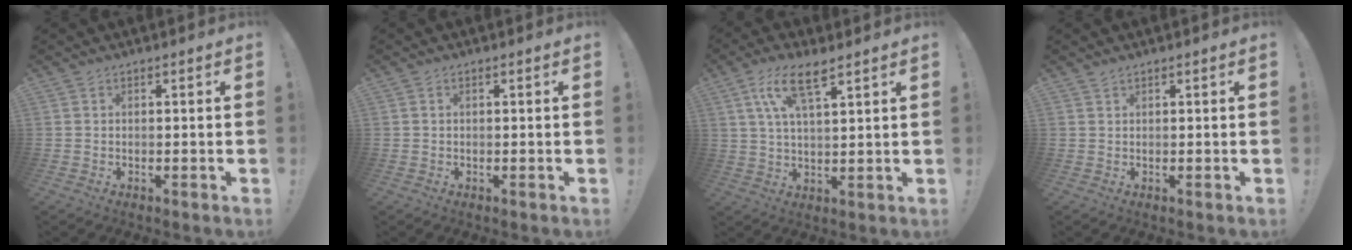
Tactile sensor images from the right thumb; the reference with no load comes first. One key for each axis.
{"total": 0.5, "fx": 0.1, "fy": 0.3, "fz": 0.4, "tx": -0.015, "ty": 0.006, "tz": 0.003}
{"total": 10.6, "fx": 5.7, "fy": 3.6, "fz": 8.2, "tx": -0.157, "ty": -0.006, "tz": 0.104}
{"total": 0.8, "fx": 0.7, "fy": 0.2, "fz": 0.3, "tx": -0.001, "ty": -0.002, "tz": 0.013}